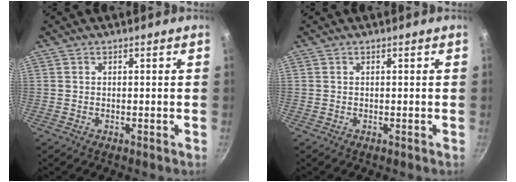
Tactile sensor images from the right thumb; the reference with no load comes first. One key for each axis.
{"total": 0.0}